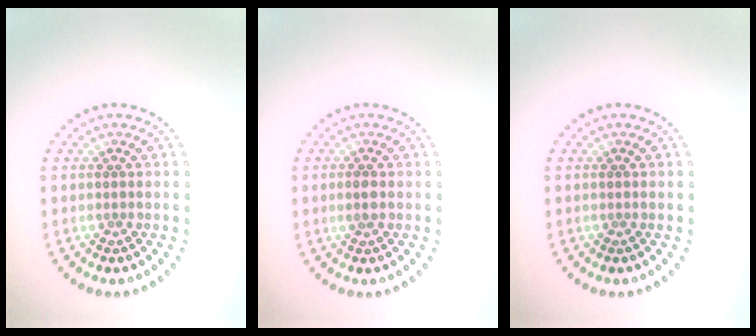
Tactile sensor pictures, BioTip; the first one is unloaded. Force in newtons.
{"total": 1.2, "press": 1.1, "slide": 0.2}
{"total": 0.0}